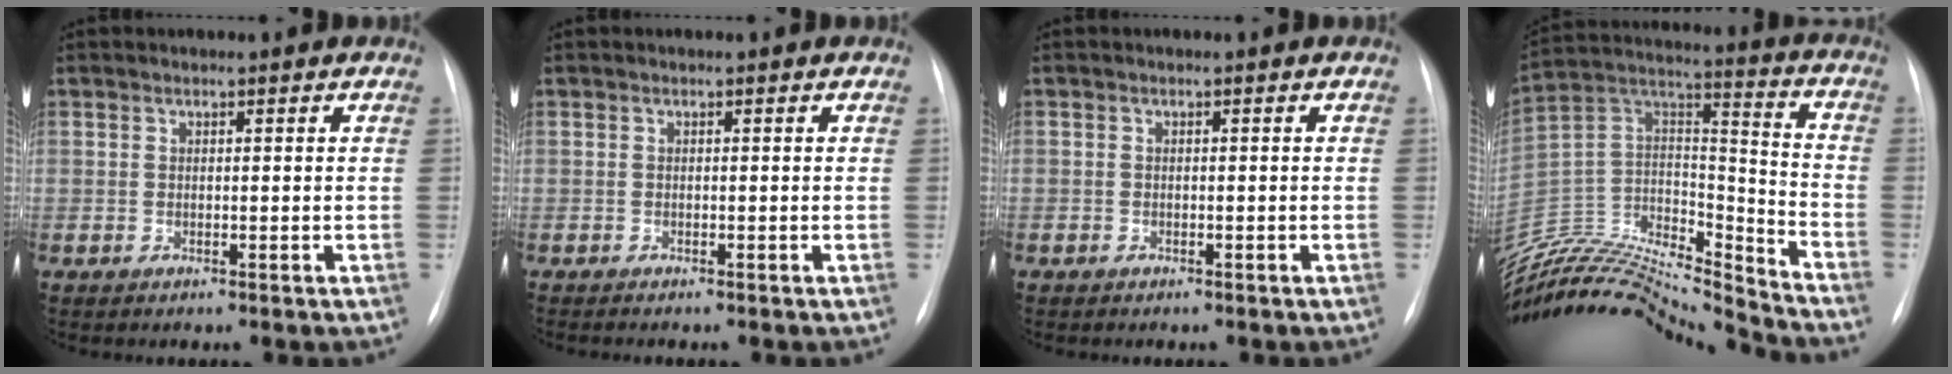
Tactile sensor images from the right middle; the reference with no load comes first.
{"total": 0.7, "force": [-0.6, 0.0, 0.4], "torque": [-0.005, -0.004, -0.007]}
{"total": 0.6, "force": [-0.4, 0.5, 0.0], "torque": [0.000, 0.004, -0.006]}
{"total": 22.2, "force": [-21.2, 0.9, 6.4], "torque": [-0.130, 0.020, -0.367]}